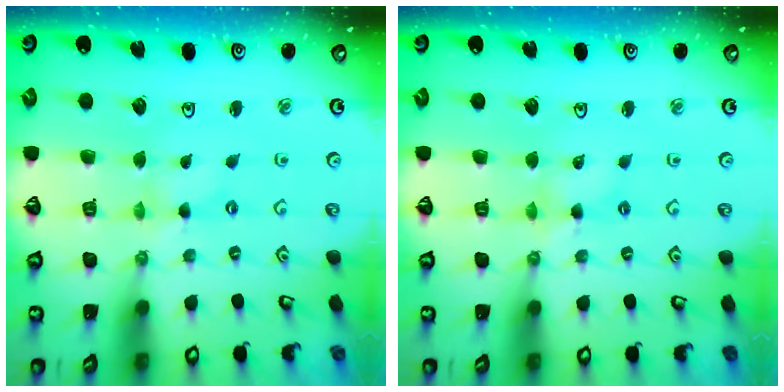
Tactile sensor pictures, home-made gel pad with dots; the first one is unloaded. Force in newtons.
{"total": 2.2, "press": 2.2, "slide": 0.1}